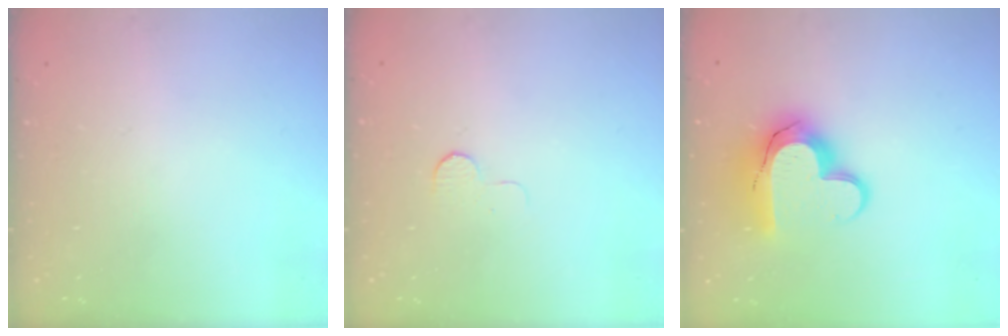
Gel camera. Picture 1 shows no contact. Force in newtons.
{"total": 3.7, "press": 3.7, "slide": 0.3}
{"total": 15.2, "press": 15.1, "slide": 1.1}